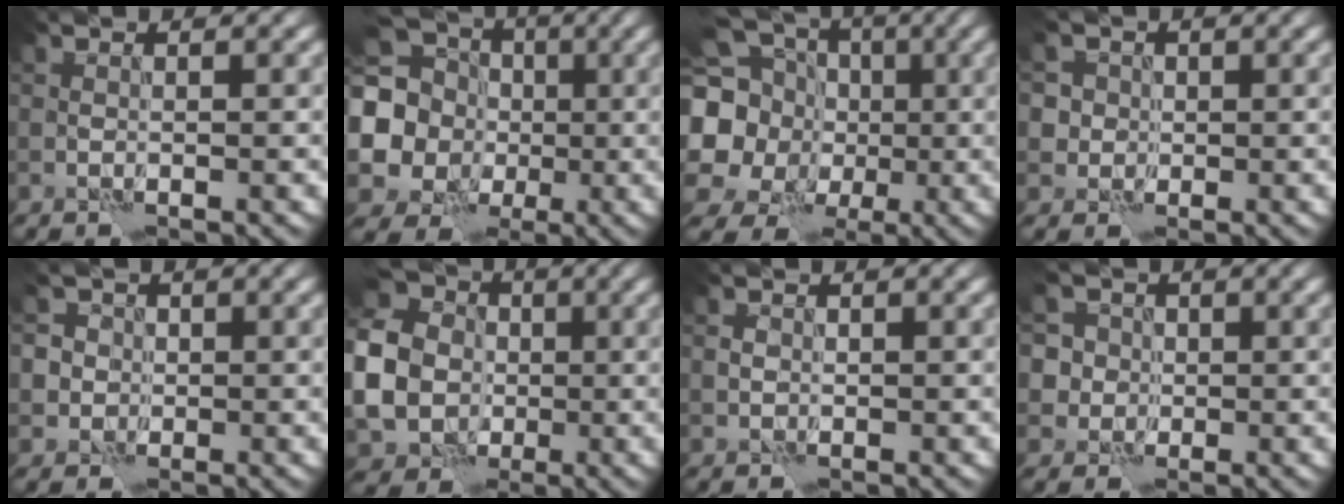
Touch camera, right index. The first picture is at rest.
{"total": 14.8, "force": [0.8, 13.7, 5.5], "torque": [-0.164, 0.020, -0.021]}
{"total": 18.0, "force": [1.7, 16.6, 6.8], "torque": [-0.188, 0.019, -0.014]}
{"total": 4.7, "force": [1.5, 4.2, 1.5], "torque": [-0.019, 0.023, 0.005]}
{"total": 4.9, "force": [0.9, 4.6, 1.6], "torque": [-0.022, 0.029, -0.006]}
{"total": 14.3, "force": [-0.8, 12.7, 6.5], "torque": [-0.173, -0.006, -0.040]}
{"total": 0.8, "force": [0.0, 0.8, 0.2], "torque": [-0.003, 0.000, -0.001]}
{"total": 6.9, "force": [2.5, 6.0, 2.3], "torque": [-0.041, 0.025, 0.012]}